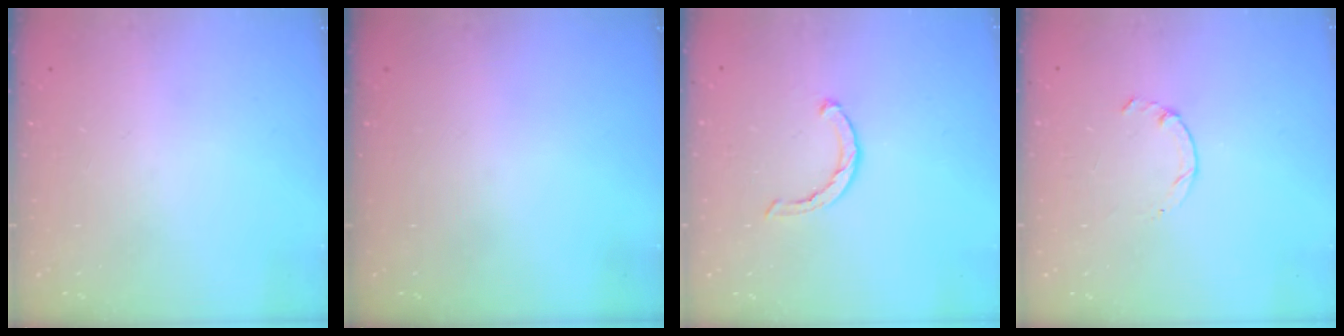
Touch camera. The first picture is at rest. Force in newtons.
{"total": 0.0}
{"total": 2.1, "press": 2.1, "slide": 0.3}
{"total": 1.3, "press": 1.2, "slide": 0.4}